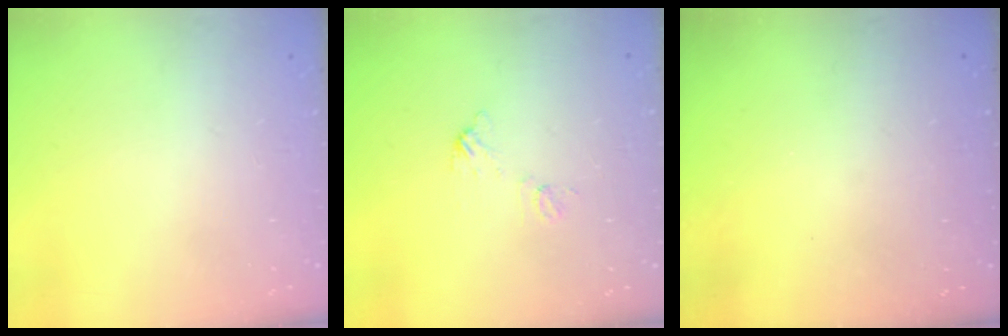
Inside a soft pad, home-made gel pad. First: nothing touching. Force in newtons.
{"total": 5.7, "press": 5.7, "slide": 0.4}
{"total": 3.2, "press": 3.2, "slide": 0.1}